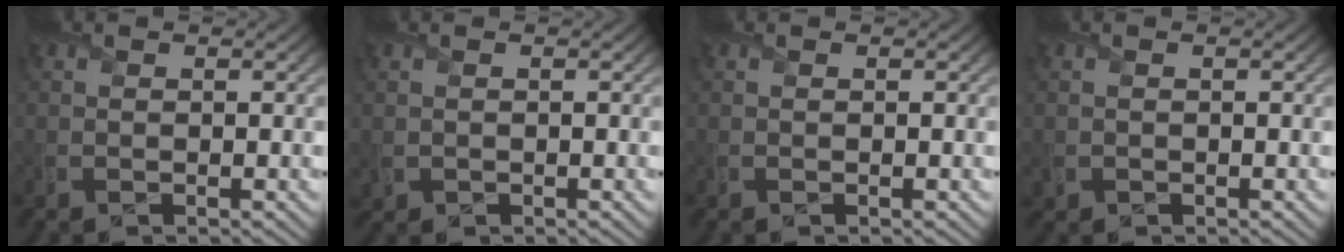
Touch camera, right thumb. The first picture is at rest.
{"total": 0.9, "force": [-0.1, 0.9, 0.1], "torque": [-0.005, -0.008, -0.001]}
{"total": 0.0}
{"total": 0.9, "force": [-0.4, 0.8, 0.0], "torque": [0.000, -0.008, -0.009]}